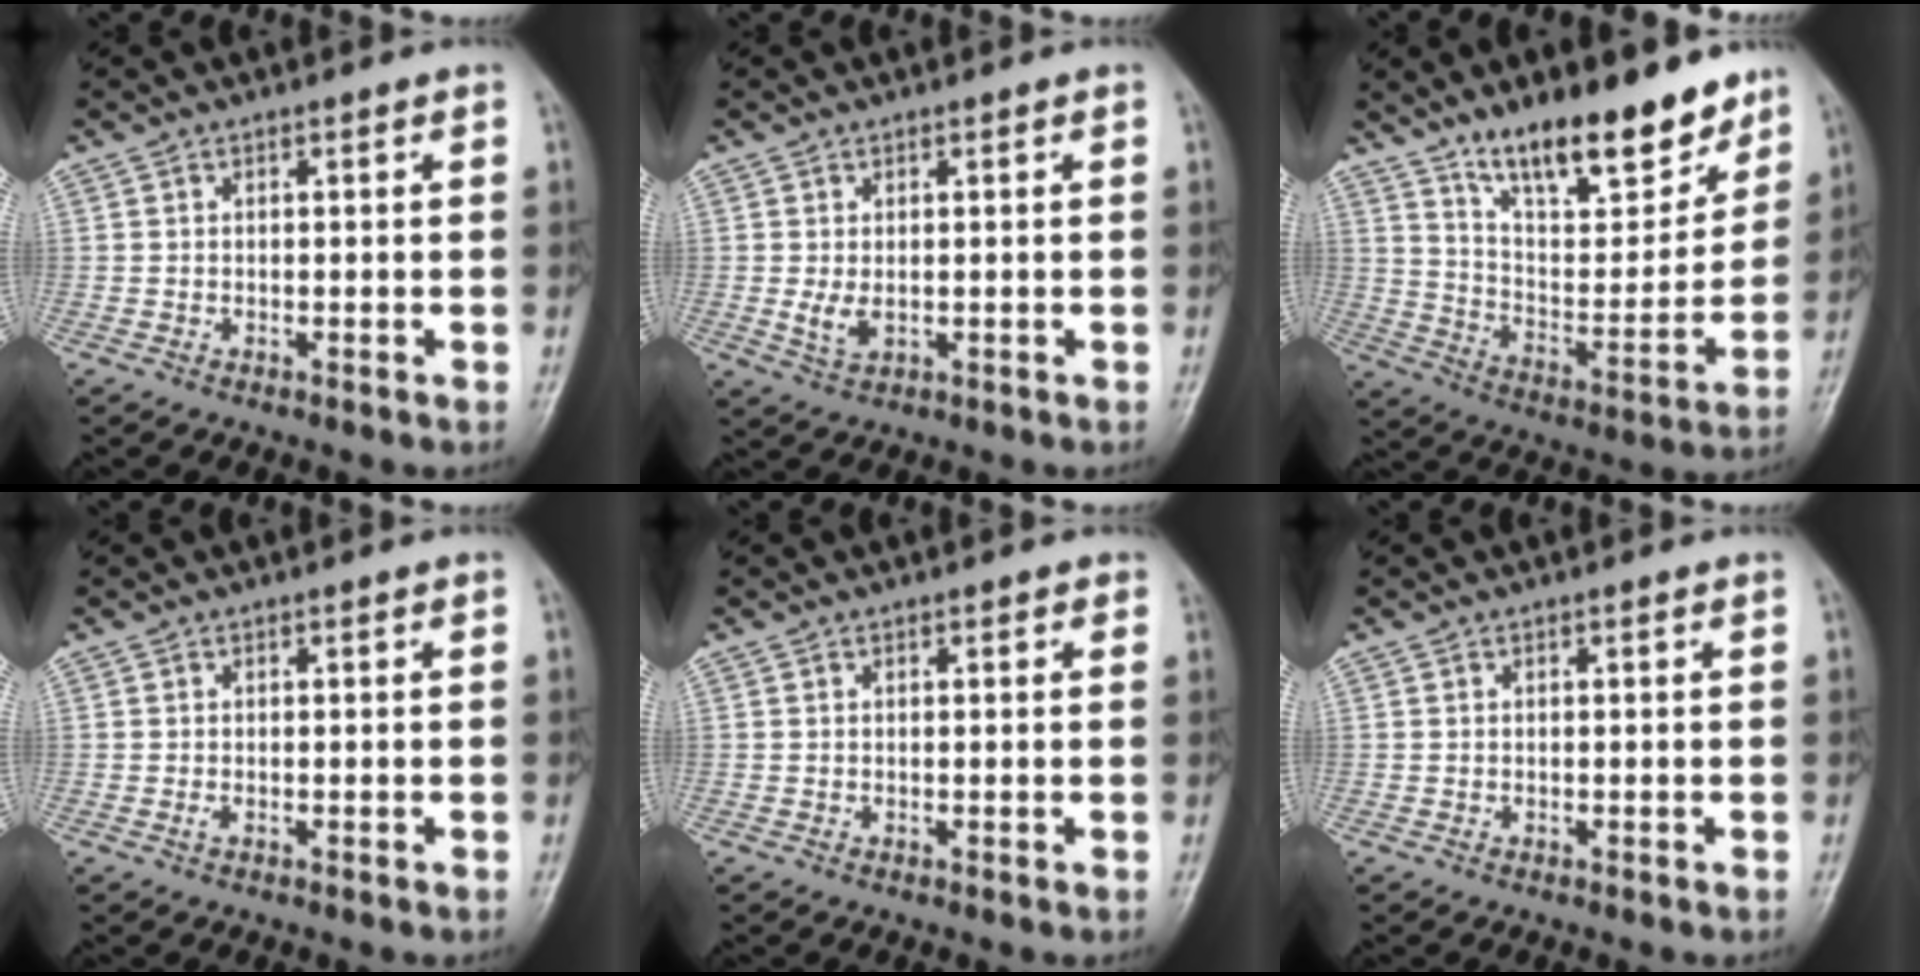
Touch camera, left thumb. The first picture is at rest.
{"total": 2.9, "force": [-0.1, 1.7, 2.3], "torque": [-0.044, -0.006, 0.006]}
{"total": 19.2, "force": [13.8, 6.9, 11.4], "torque": [-0.130, -0.087, 0.233]}
{"total": 0.6, "force": [-0.2, 0.2, 0.6], "torque": [-0.009, 0.003, -0.001]}
{"total": 0.8, "force": [0.5, 0.5, 0.5], "torque": [0.000, -0.001, 0.001]}
{"total": 0.0}